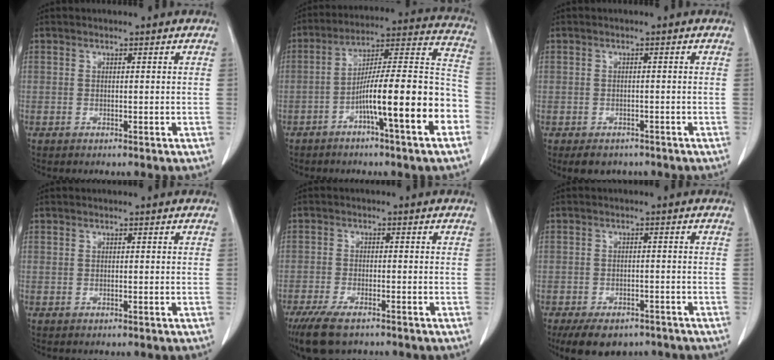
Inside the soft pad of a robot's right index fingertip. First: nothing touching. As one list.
[{"total": 17.7, "force": [-6.4, 0.9, 16.4], "torque": [-0.233, 0.022, -0.102]}, {"total": 3.7, "force": [-2.6, 2.4, 0.9], "torque": [-0.008, 0.002, -0.033]}, {"total": 0.0}, {"total": 7.4, "force": [-5.4, 2.3, 4.5], "torque": [-0.081, -0.014, -0.088]}, {"total": 9.4, "force": [-6.9, 5.2, 3.7], "torque": [-0.055, -0.002, -0.098]}]